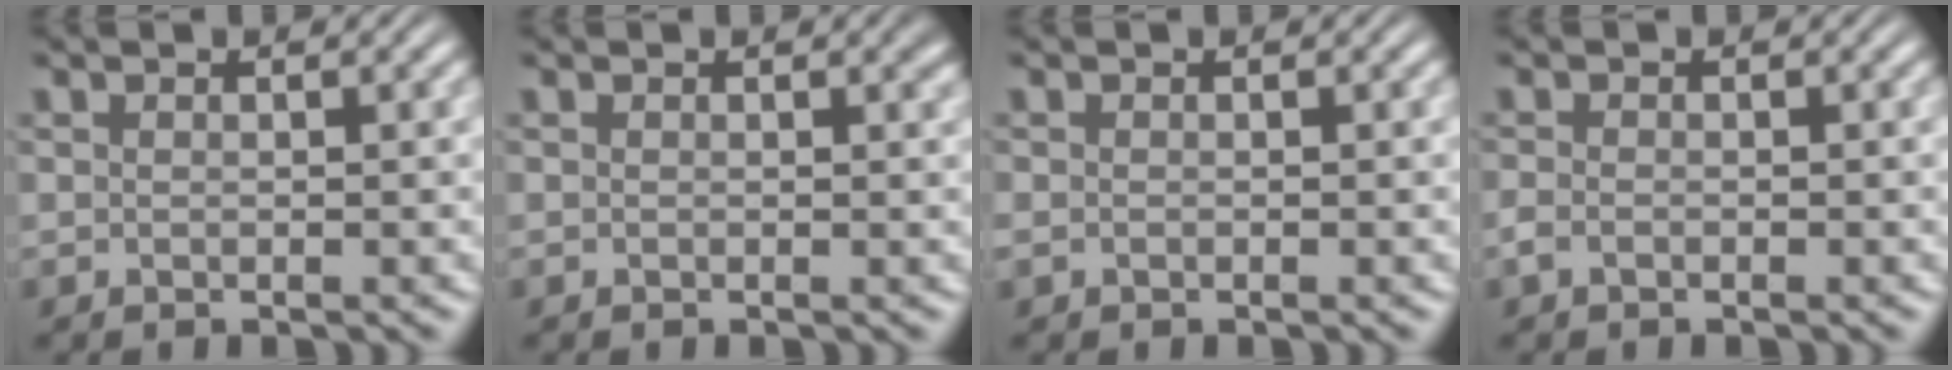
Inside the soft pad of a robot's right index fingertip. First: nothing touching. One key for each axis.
{"total": 0.6, "fx": 0.2, "fy": 0.1, "fz": 0.5, "tx": -0.002, "ty": 0.001, "tz": 0.002}
{"total": 0.8, "fx": -0.5, "fy": 0.7, "fz": 0.2, "tx": -0.010, "ty": -0.009, "tz": -0.006}
{"total": 1.1, "fx": -0.9, "fy": 0.5, "fz": 0.4, "tx": -0.014, "ty": -0.007, "tz": -0.014}